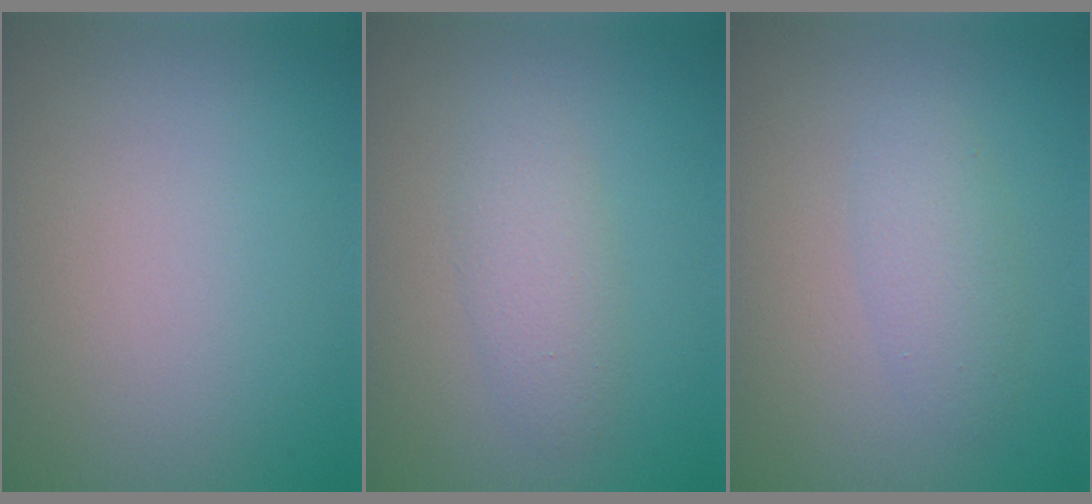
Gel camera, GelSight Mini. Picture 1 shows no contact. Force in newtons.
{"total": 2.3, "press": 2.3, "slide": 0.1}
{"total": 2.2, "press": 2.2, "slide": 0.1}